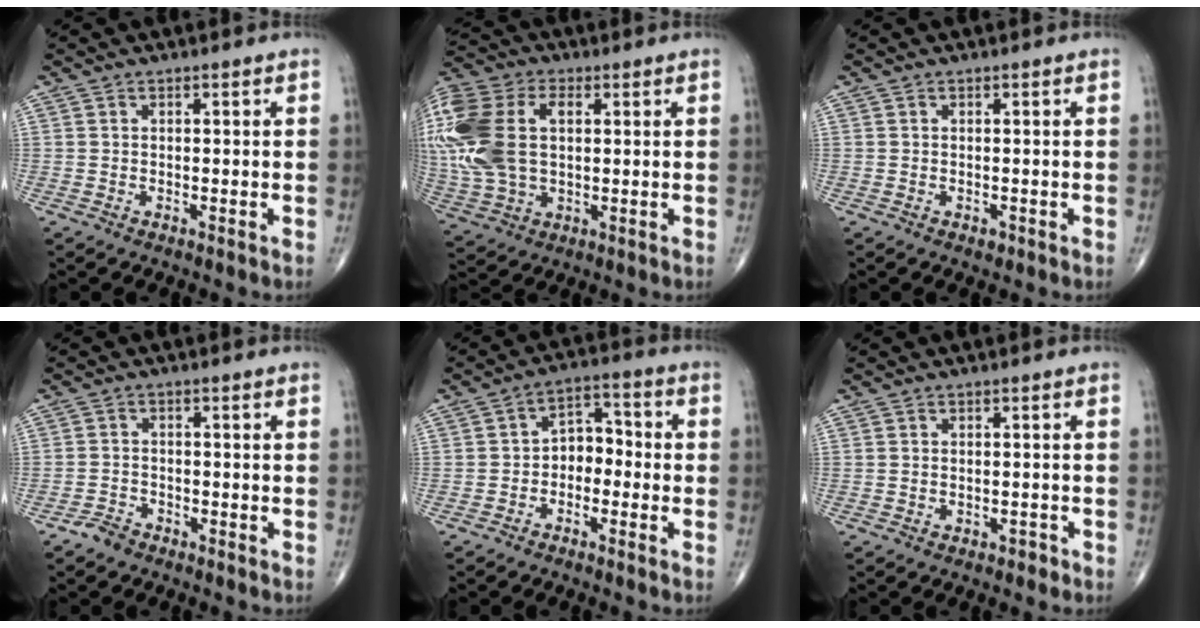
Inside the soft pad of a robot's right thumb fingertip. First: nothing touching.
{"total": 21.7, "force": [2.8, 13.8, 16.5], "torque": [-0.414, 0.015, 0.055]}
{"total": 0.7, "force": [-0.3, 0.5, 0.4], "torque": [-0.005, -0.001, -0.004]}
{"total": 2.6, "force": [-2.2, 1.3, 0.5], "torque": [-0.014, 0.008, -0.042]}
{"total": 6.1, "force": [-1.8, 4.4, 3.8], "torque": [-0.033, 0.039, -0.045]}
{"total": 1.2, "force": [-0.8, 0.8, 0.4], "torque": [-0.007, 0.010, -0.011]}